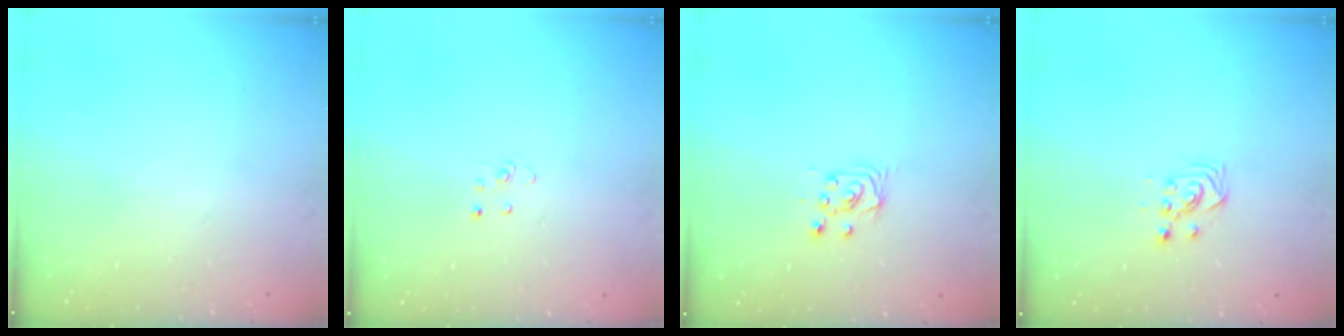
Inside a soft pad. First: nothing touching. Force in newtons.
{"total": 2.7, "press": 2.7, "slide": 0.3}
{"total": 5.2, "press": 5.2, "slide": 0.5}
{"total": 2.7, "press": 2.7, "slide": 0.3}